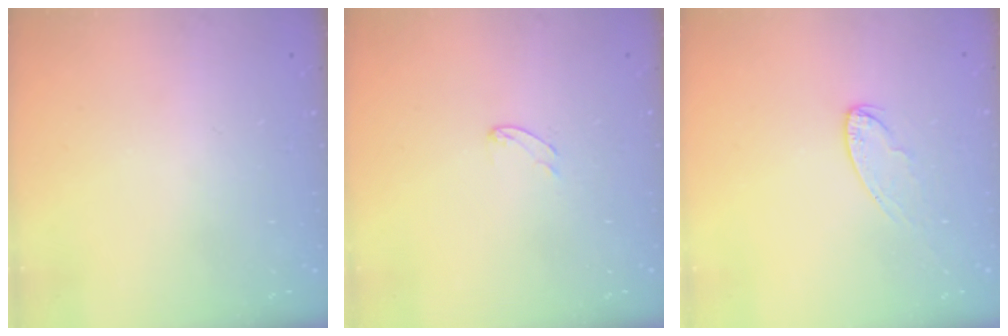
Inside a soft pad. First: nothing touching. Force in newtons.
{"total": 5.5, "press": 5.5, "slide": 0.3}
{"total": 7.1, "press": 7.0, "slide": 0.4}